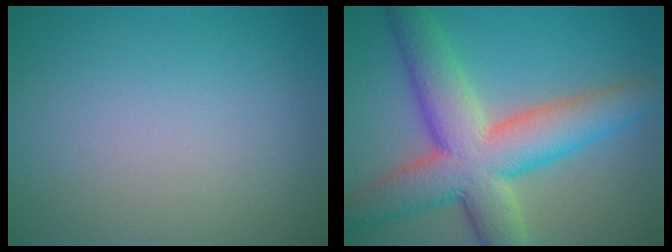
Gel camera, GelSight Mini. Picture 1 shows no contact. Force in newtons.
{"total": 10.4, "press": 10.4, "slide": 0.5}